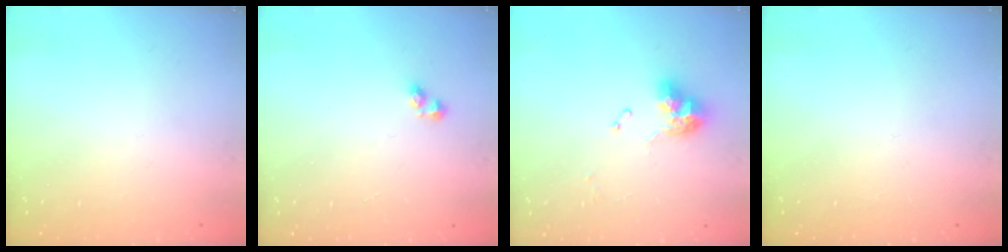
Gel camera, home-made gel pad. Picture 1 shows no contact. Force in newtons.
{"total": 2.6, "press": 2.5, "slide": 0.6}
{"total": 9.9, "press": 9.9, "slide": 1.0}
{"total": 0.0}